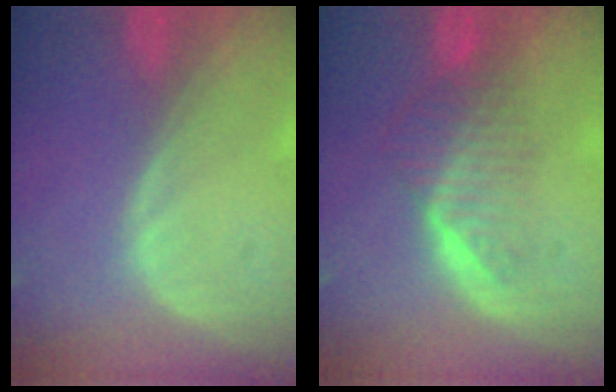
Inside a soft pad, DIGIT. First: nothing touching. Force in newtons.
{"total": 6.5, "press": 5.5, "slide": 3.4}